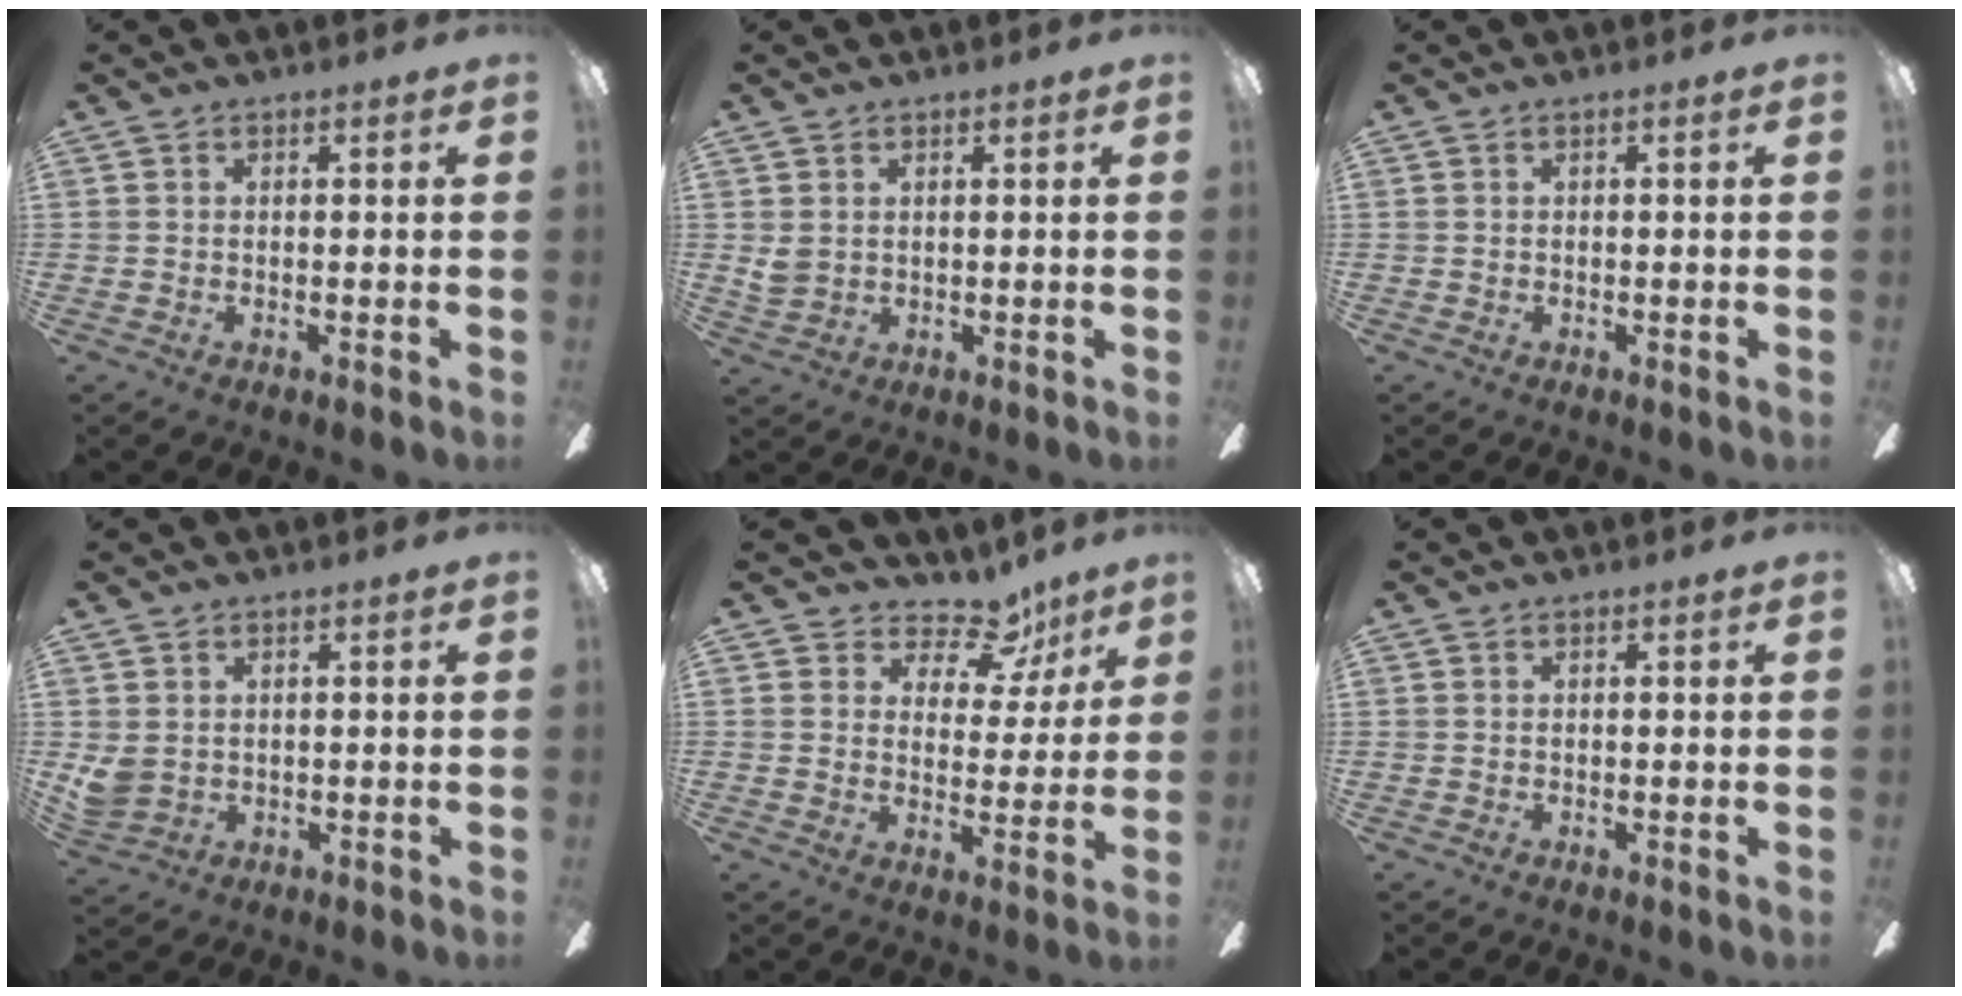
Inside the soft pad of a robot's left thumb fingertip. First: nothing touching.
{"total": 3.4, "force": [1.6, 2.6, 1.5], "torque": [-0.022, 0.002, 0.031]}
{"total": 0.0}
{"total": 4.2, "force": [1.4, 3.6, 1.7], "torque": [-0.035, 0.000, 0.027]}
{"total": 10.5, "force": [7.6, 5.8, 4.4], "torque": [-0.061, -0.051, 0.136]}
{"total": 0.0}